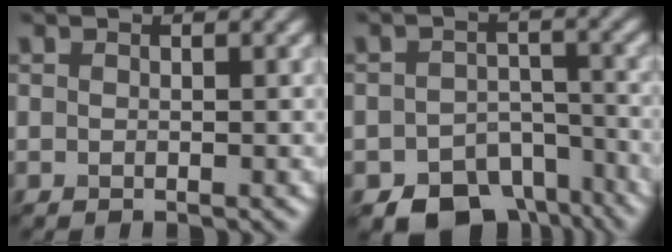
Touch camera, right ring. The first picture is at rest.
{"total": 8.2, "force": [-5.9, 4.8, 3.0], "torque": [-0.029, -0.014, -0.082]}